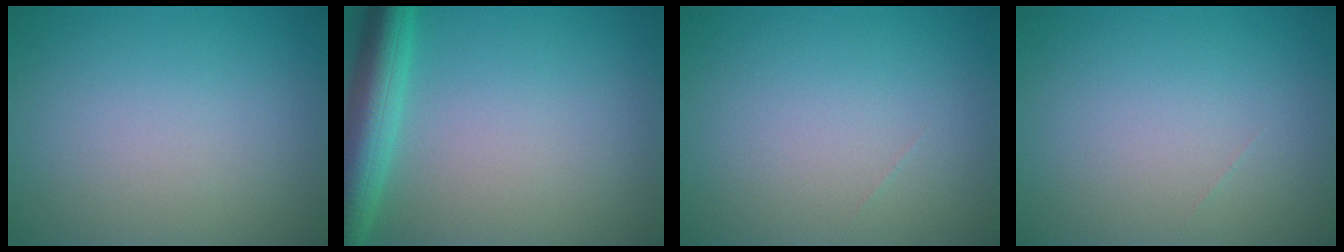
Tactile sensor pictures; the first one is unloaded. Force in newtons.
{"total": 5.4, "press": 5.4, "slide": 0.3}
{"total": 0.0}
{"total": 0.0}